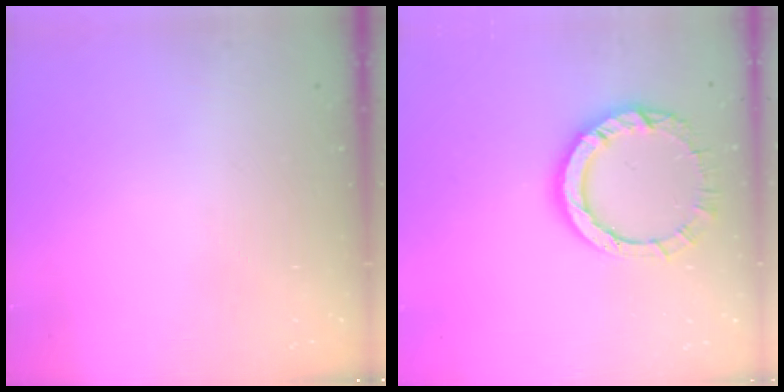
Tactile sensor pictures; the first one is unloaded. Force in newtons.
{"total": 10.2, "press": 10.2, "slide": 0.9}